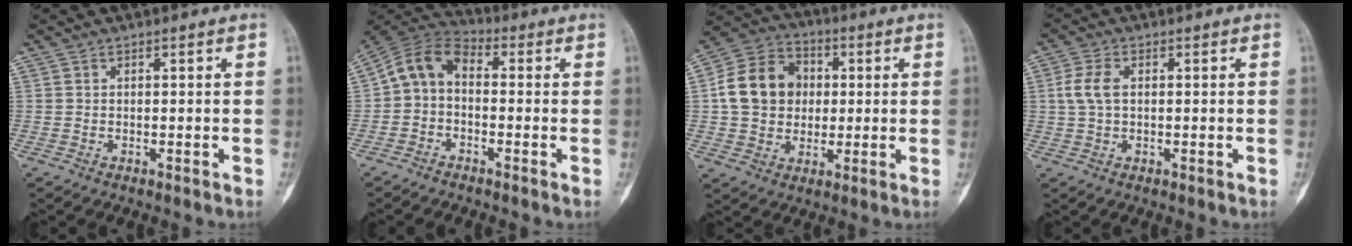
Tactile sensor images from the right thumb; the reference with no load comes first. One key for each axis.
{"total": 7.9, "fx": -0.6, "fy": 5.2, "fz": 5.9, "tx": -0.101, "ty": 0.032, "tz": -0.031}
{"total": 13.6, "fx": 1.1, "fy": 11.3, "fz": 7.6, "tx": -0.115, "ty": 0.019, "tz": 0.014}
{"total": 4.6, "fx": 0.6, "fy": 2.6, "fz": 3.7, "tx": -0.091, "ty": 0.009, "tz": 0.010}